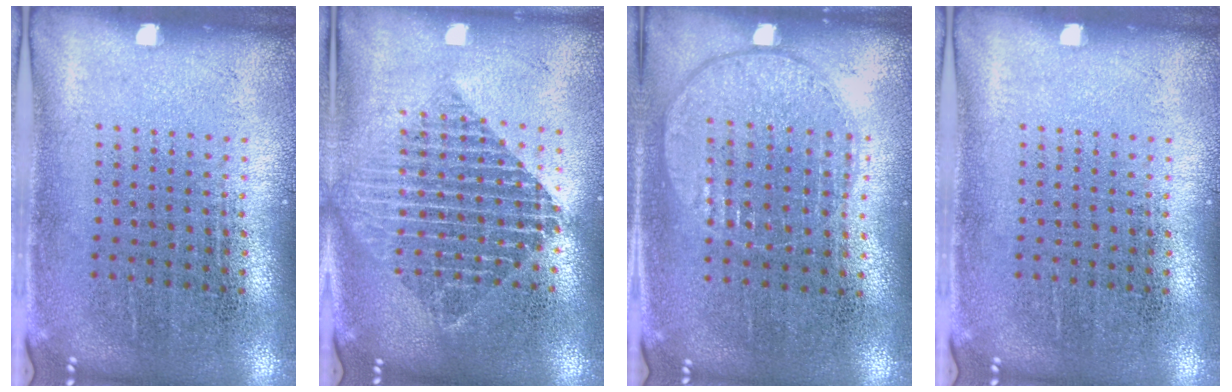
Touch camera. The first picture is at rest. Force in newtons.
{"total": 2.0, "press": 1.6, "slide": 1.2}
{"total": 0.9, "press": 0.9, "slide": 0.3}
{"total": 0.0}